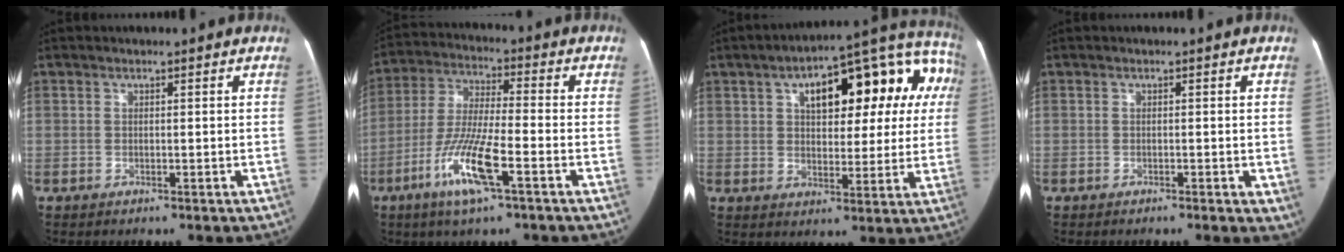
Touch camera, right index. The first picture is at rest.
{"total": 11.5, "force": [-5.3, 1.0, 10.1], "torque": [-0.206, -0.018, -0.104]}
{"total": 18.9, "force": [5.9, 8.0, 16.0], "torque": [-0.203, 0.059, 0.075]}
{"total": 3.0, "force": [-1.2, 0.7, 2.6], "torque": [-0.026, -0.008, -0.016]}